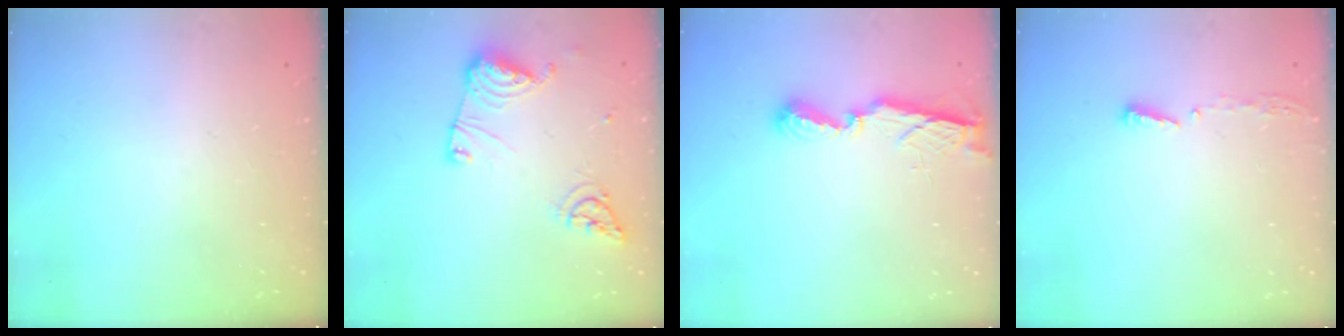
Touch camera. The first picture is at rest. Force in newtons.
{"total": 12.6, "press": 12.5, "slide": 1.5}
{"total": 7.2, "press": 7.2, "slide": 0.2}
{"total": 3.8, "press": 3.8, "slide": 0.4}